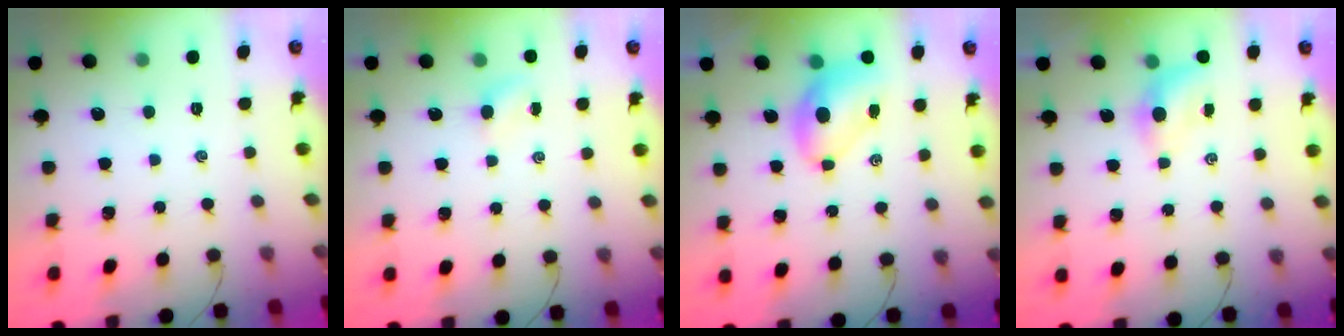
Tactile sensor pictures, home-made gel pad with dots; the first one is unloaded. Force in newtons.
{"total": 3.2, "press": 3.0, "slide": 1.1}
{"total": 7.2, "press": 7.1, "slide": 1.3}
{"total": 3.8, "press": 3.7, "slide": 0.8}